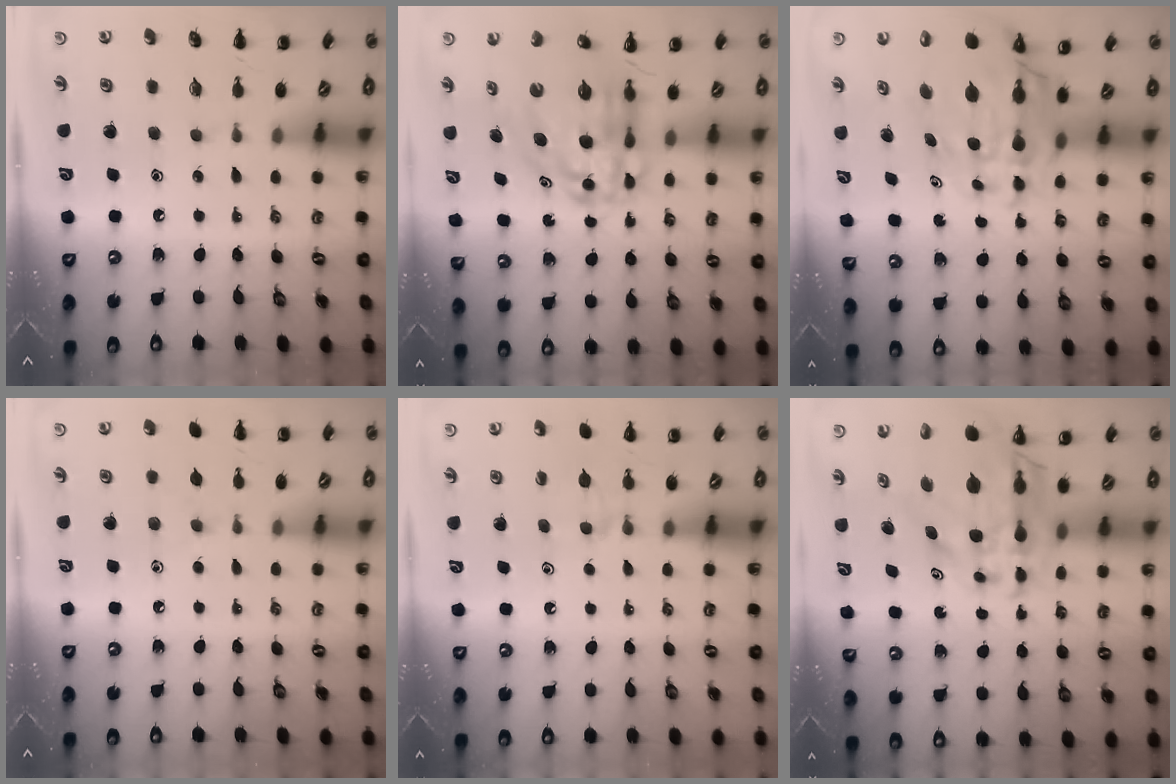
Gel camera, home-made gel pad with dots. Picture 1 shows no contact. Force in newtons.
{"total": 11.3, "press": 10.9, "slide": 3.0}
{"total": 9.6, "press": 9.2, "slide": 2.7}
{"total": 2.9, "press": 2.7, "slide": 1.2}
{"total": 4.4, "press": 4.1, "slide": 1.7}
{"total": 11.3, "press": 10.7, "slide": 3.7}